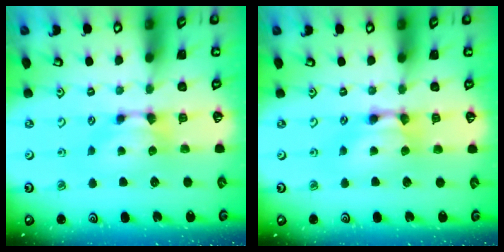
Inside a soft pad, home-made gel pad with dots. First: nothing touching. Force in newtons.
{"total": 2.2, "press": 2.2, "slide": 0.0}